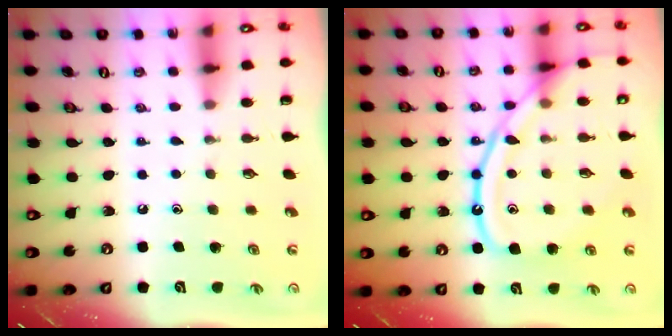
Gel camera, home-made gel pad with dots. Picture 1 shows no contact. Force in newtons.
{"total": 15.7, "press": 15.6, "slide": 1.4}